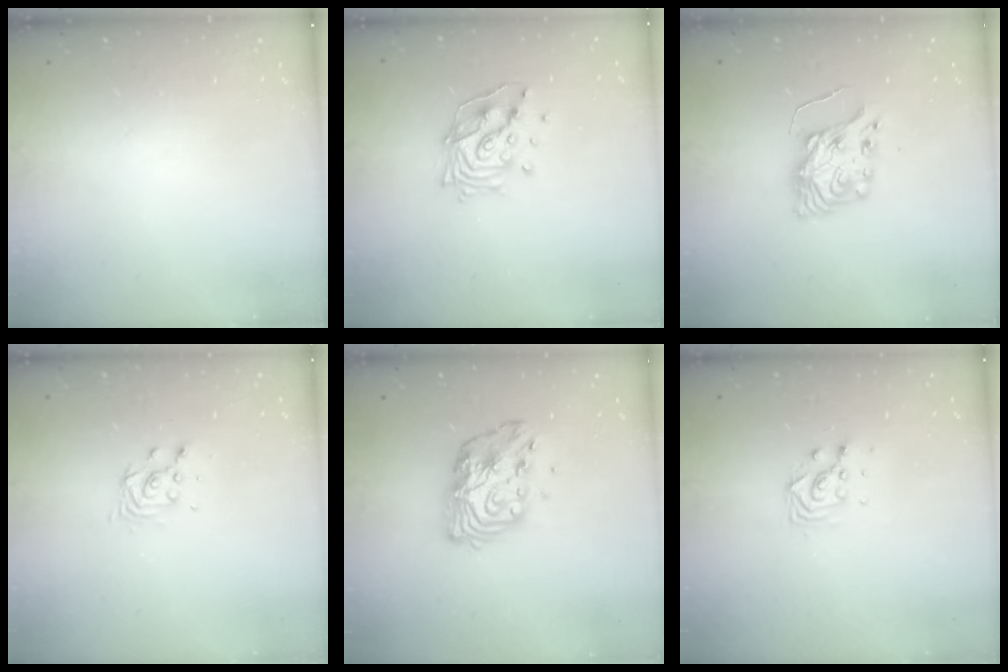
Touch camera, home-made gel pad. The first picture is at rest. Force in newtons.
{"total": 13.4, "press": 13.4, "slide": 1.6}
{"total": 8.1, "press": 8.0, "slide": 0.7}
{"total": 4.1, "press": 4.1, "slide": 0.4}
{"total": 11.7, "press": 11.6, "slide": 0.9}
{"total": 5.3, "press": 5.2, "slide": 0.2}